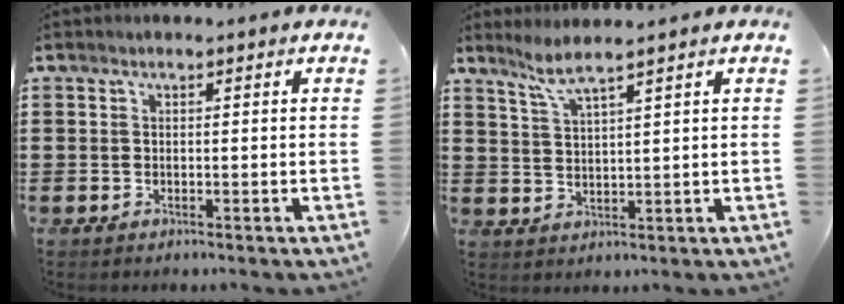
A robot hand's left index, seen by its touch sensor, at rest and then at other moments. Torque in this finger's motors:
{"motor_torque": [0.59, -0.07, 0.09, 0.09]}